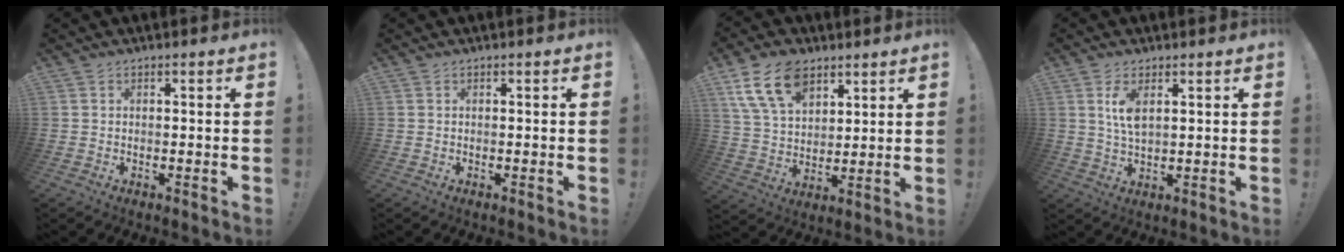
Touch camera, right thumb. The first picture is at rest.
{"total": 0.0}
{"total": 15.0, "force": [8.7, 9.0, 8.3], "torque": [-0.161, -0.034, 0.164]}
{"total": 5.6, "force": [2.2, 2.3, 4.6], "torque": [-0.085, -0.012, 0.033]}